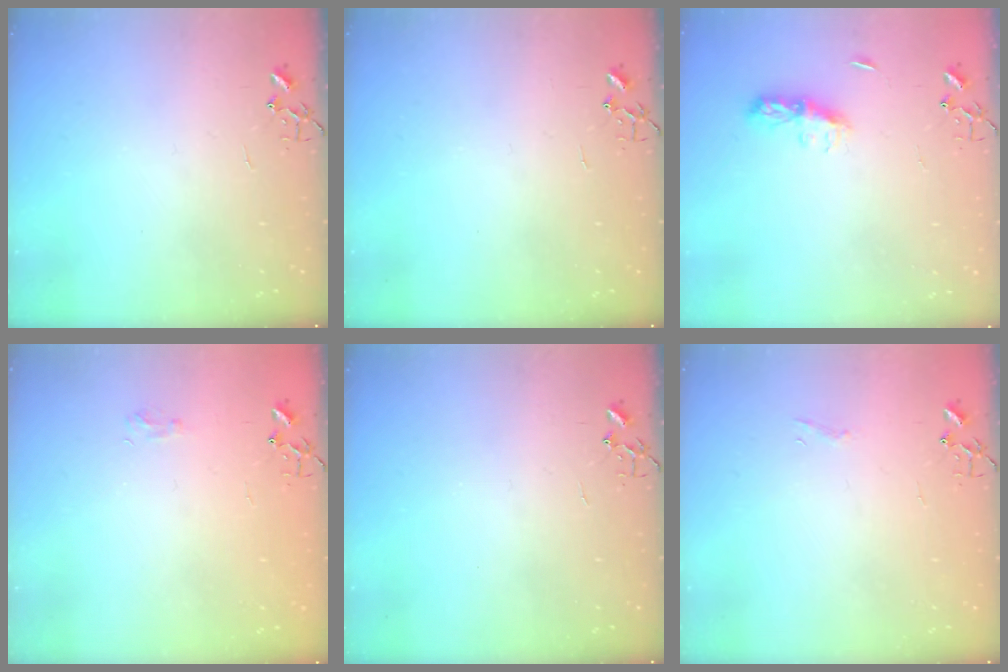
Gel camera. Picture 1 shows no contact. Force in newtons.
{"total": 0.0}
{"total": 7.4, "press": 7.4, "slide": 0.4}
{"total": 5.6, "press": 5.6, "slide": 0.7}
{"total": 0.0}
{"total": 4.2, "press": 4.2, "slide": 0.3}